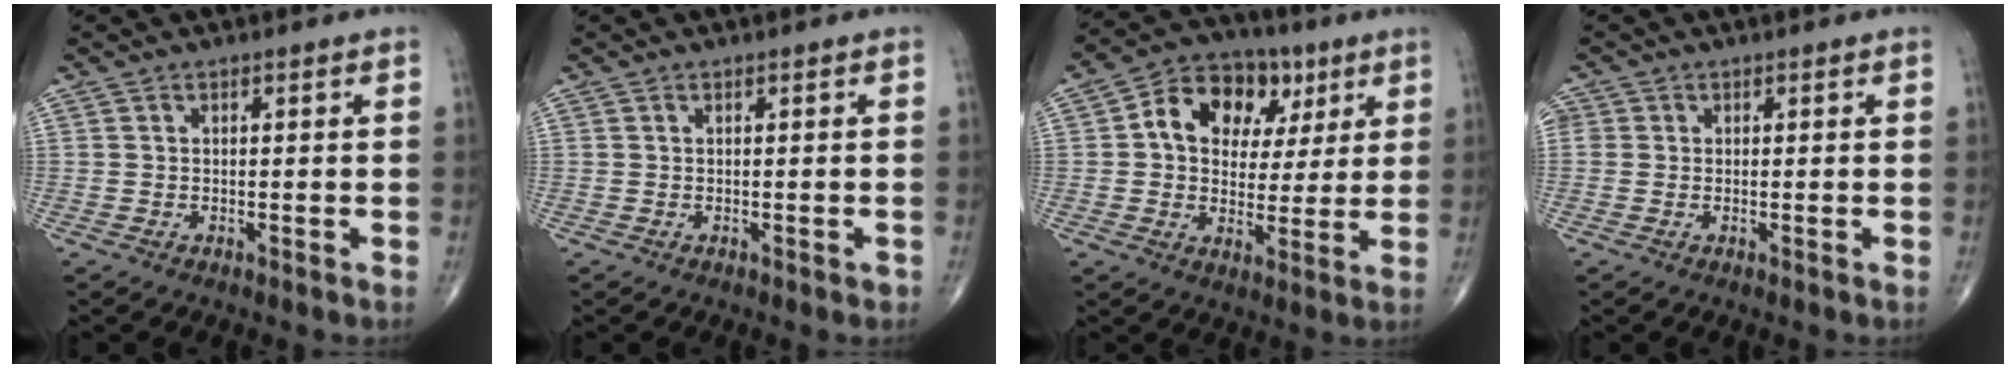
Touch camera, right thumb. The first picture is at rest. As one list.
[{"total": 0.6, "force": [-0.2, 0.3, 0.5], "torque": [-0.005, -0.001, -0.002]}, {"total": 14.0, "force": [4.2, 10.5, 8.2], "torque": [-0.090, 0.007, 0.063]}, {"total": 1.9, "force": [0.2, 1.8, 0.6], "torque": [-0.001, 0.006, 0.003]}]